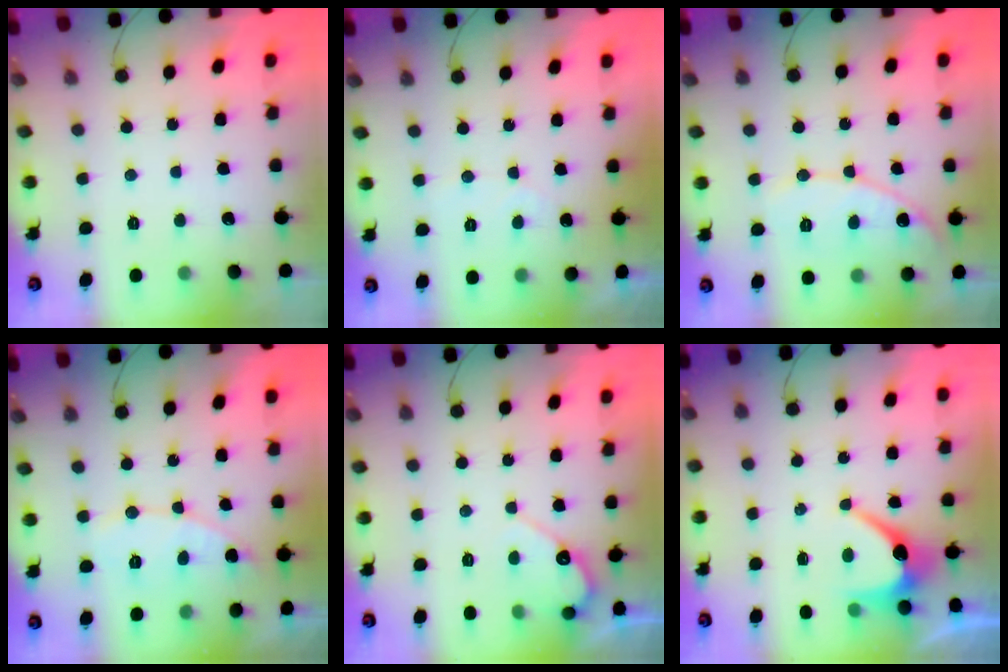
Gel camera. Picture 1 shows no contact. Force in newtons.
{"total": 2.7, "press": 2.7, "slide": 0.1}
{"total": 10.4, "press": 10.4, "slide": 0.9}
{"total": 7.2, "press": 7.2, "slide": 0.6}
{"total": 5.9, "press": 5.9, "slide": 0.3}
{"total": 7.4, "press": 7.3, "slide": 0.8}